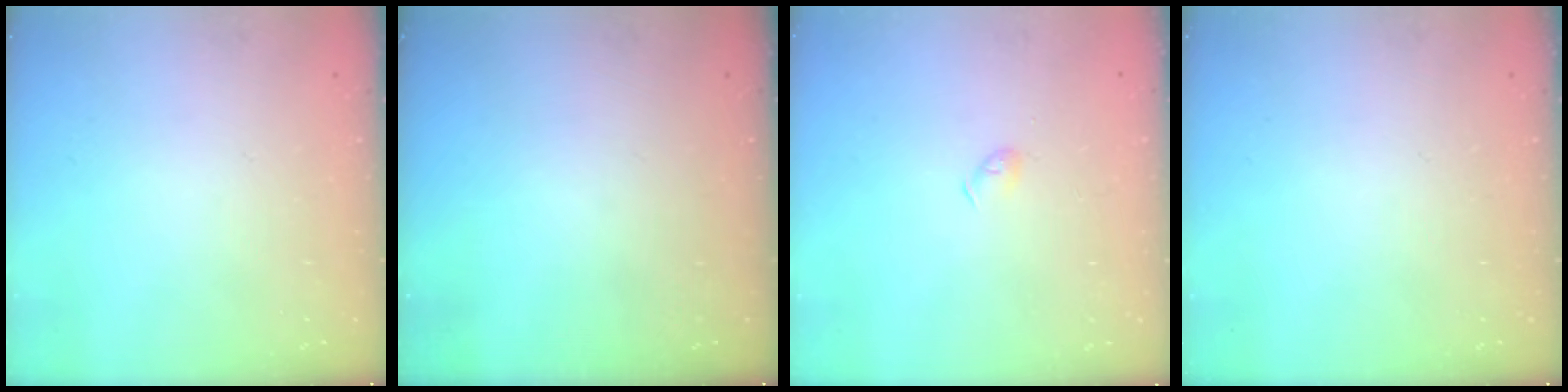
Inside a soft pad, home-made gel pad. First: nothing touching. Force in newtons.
{"total": 0.0}
{"total": 2.9, "press": 2.9, "slide": 0.6}
{"total": 0.0}